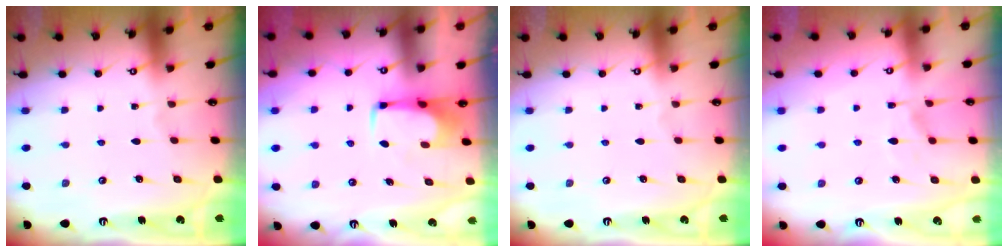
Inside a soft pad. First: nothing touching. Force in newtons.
{"total": 1.3, "press": 1.2, "slide": 0.4}
{"total": 0.0}
{"total": 1.2, "press": 0.0, "slide": 1.2}